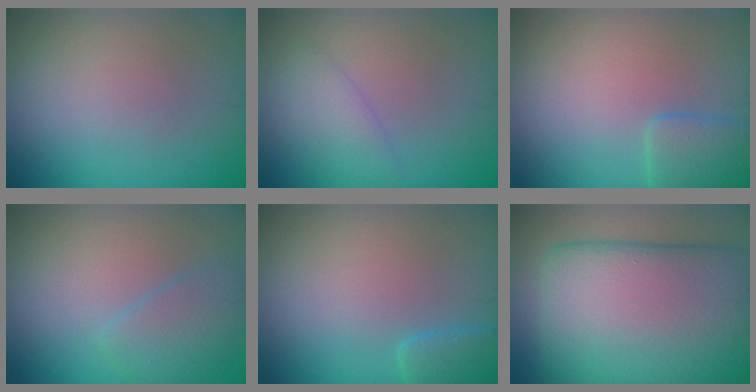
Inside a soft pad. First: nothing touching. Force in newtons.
{"total": 2.0, "press": 2.0, "slide": 0.2}
{"total": 2.6, "press": 2.6, "slide": 0.1}
{"total": 2.5, "press": 2.5, "slide": 0.3}
{"total": 1.9, "press": 1.9, "slide": 0.3}
{"total": 17.4, "press": 17.4, "slide": 0.8}